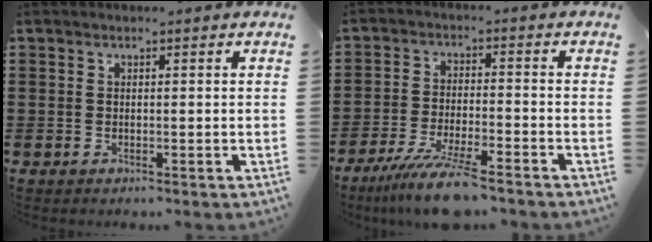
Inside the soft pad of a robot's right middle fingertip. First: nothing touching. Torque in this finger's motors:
{"motor_torque": [1.40, -0.73, 0.26, 0.21]}